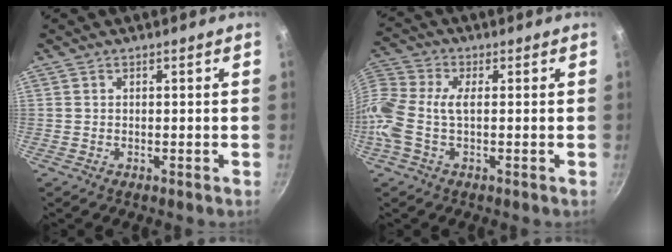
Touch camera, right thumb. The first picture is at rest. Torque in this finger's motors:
{"motor_torque": [0.19, 0.19, 0.15, -0.15, 0.12]}